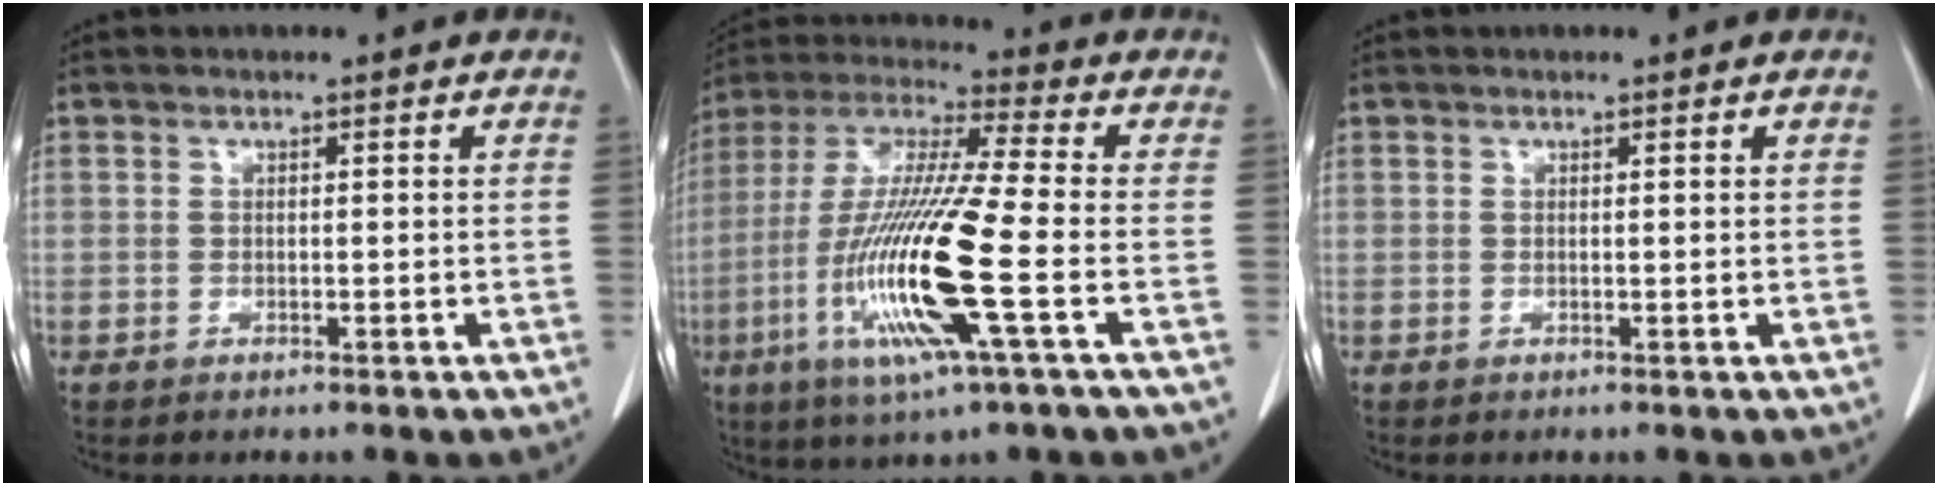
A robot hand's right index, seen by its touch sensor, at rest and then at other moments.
{"total": 18.2, "force": [-5.0, 0.4, 17.5], "torque": [-0.367, -0.019, -0.101]}
{"total": 0.0}